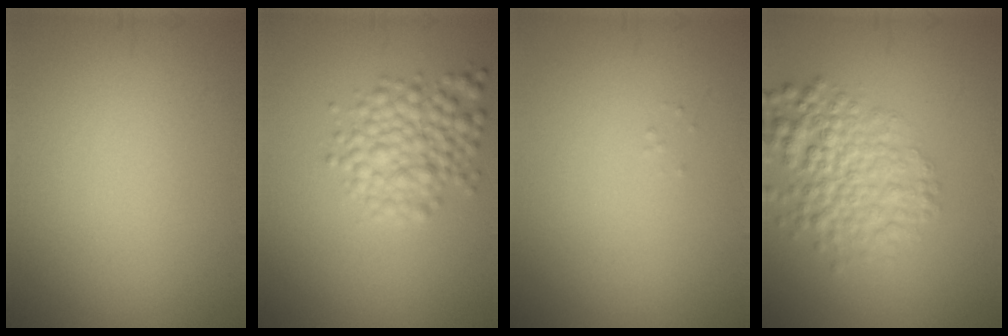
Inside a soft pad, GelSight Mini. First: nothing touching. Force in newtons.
{"total": 4.1, "press": 4.1, "slide": 0.1}
{"total": 0.0}
{"total": 5.2, "press": 5.2, "slide": 0.2}